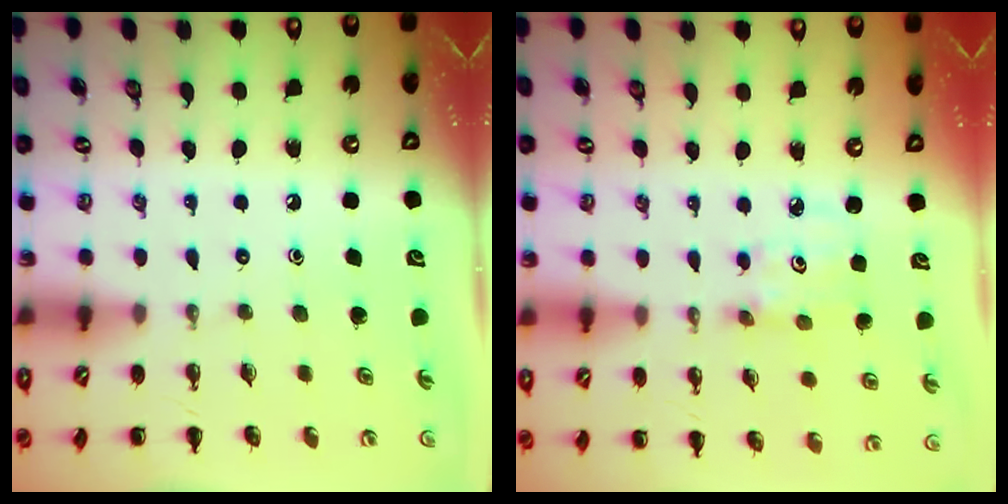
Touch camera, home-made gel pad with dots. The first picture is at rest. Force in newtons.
{"total": 2.8, "press": 2.8, "slide": 0.4}